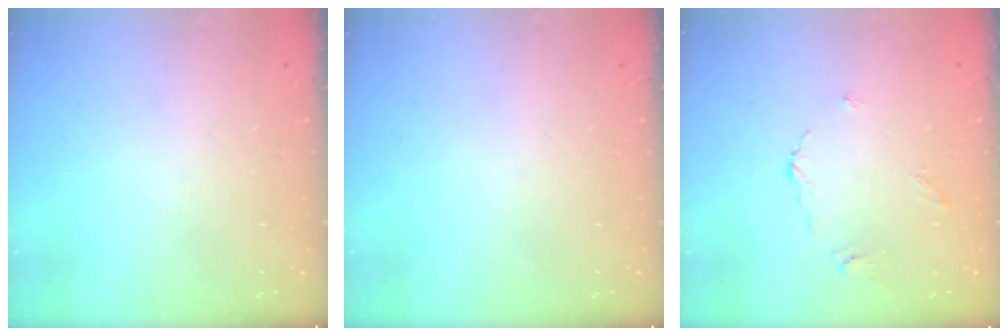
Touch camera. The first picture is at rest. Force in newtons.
{"total": 0.0}
{"total": 2.2, "press": 2.2, "slide": 0.4}